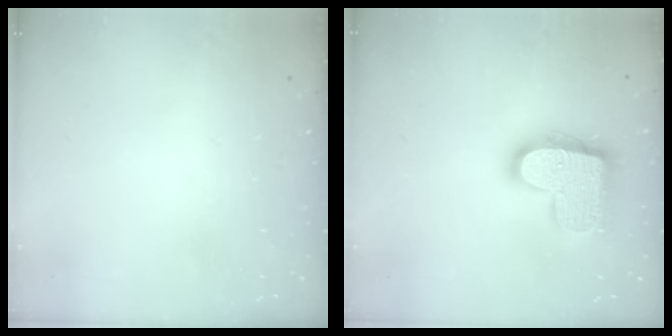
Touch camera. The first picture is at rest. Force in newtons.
{"total": 17.0, "press": 17.0, "slide": 1.1}